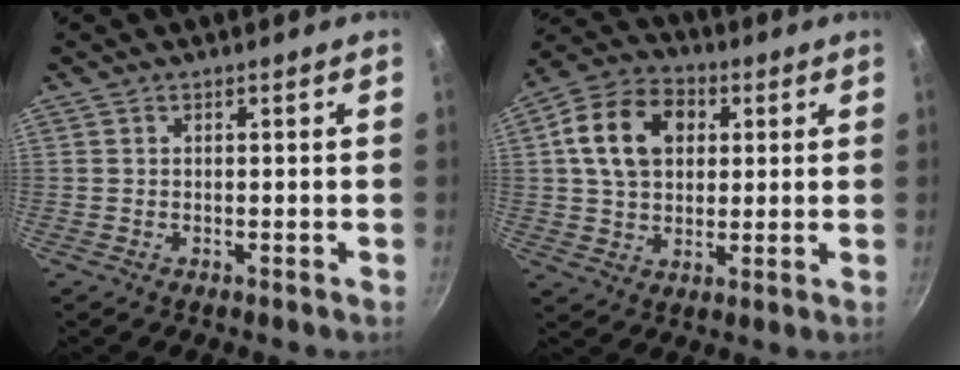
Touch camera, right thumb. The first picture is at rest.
{"total": 14.0, "force": [3.5, 10.2, 8.9], "torque": [-0.140, 0.012, 0.047]}